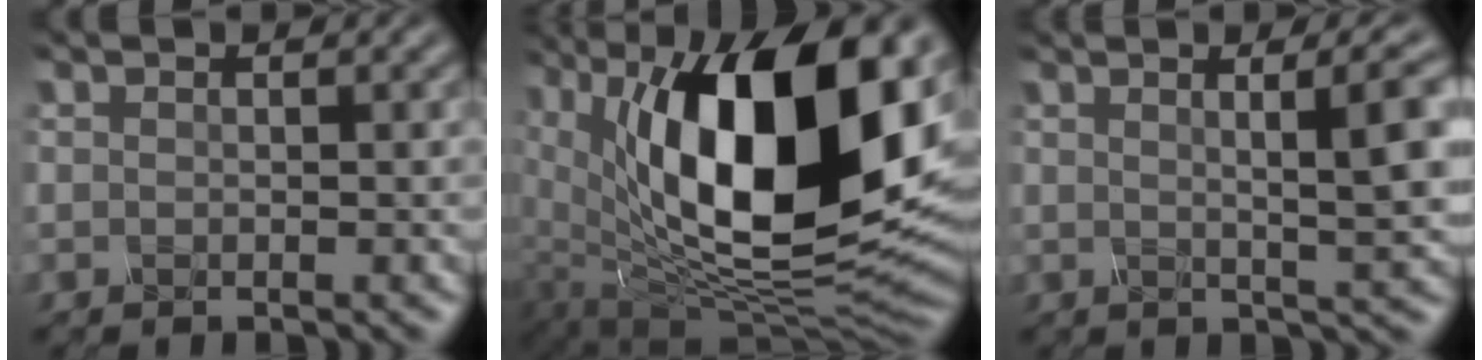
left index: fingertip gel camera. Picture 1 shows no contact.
{"total": 18.1, "force": [4.5, 8.8, 15.1], "torque": [-0.230, 0.000, 0.084]}
{"total": 8.0, "force": [1.8, 1.9, 7.5], "torque": [-0.069, 0.020, 0.021]}